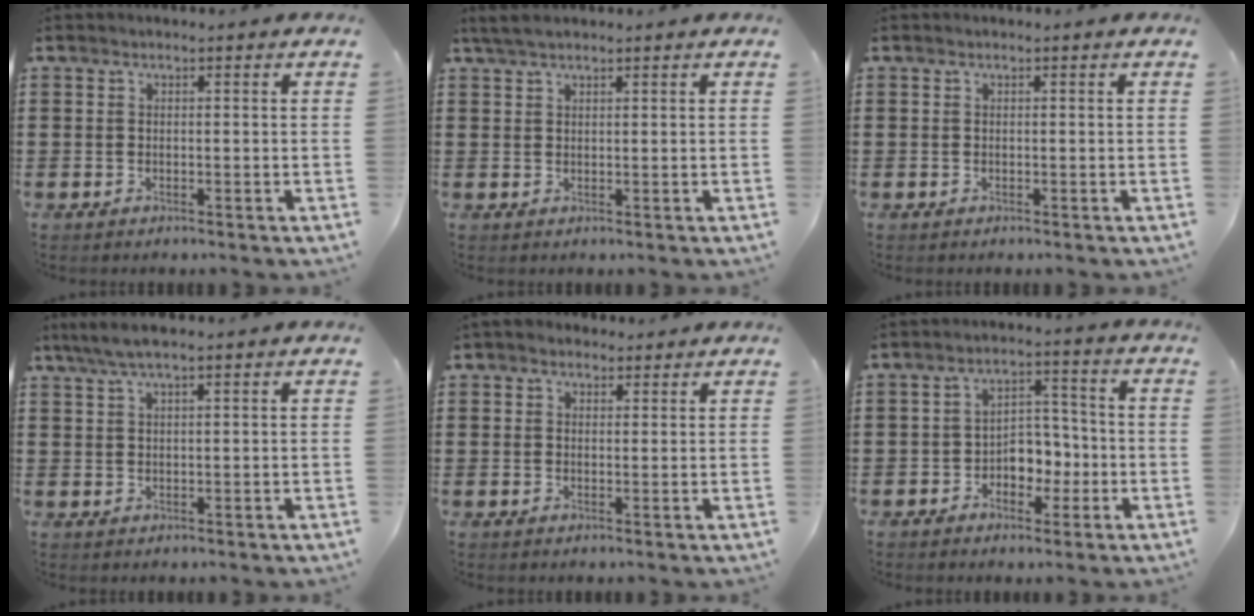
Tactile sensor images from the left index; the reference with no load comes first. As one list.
[{"total": 2.4, "force": [1.8, 0.6, 1.5], "torque": [-0.033, 0.003, 0.034]}, {"total": 0.0}, {"total": 3.6, "force": [2.2, 0.4, 2.8], "torque": [-0.055, 0.003, 0.041]}, {"total": 2.2, "force": [1.8, 1.2, 0.4], "torque": [-0.012, 0.008, 0.034]}, {"total": 4.8, "force": [-1.7, 3.7, 2.5], "torque": [-0.047, 0.008, -0.036]}]